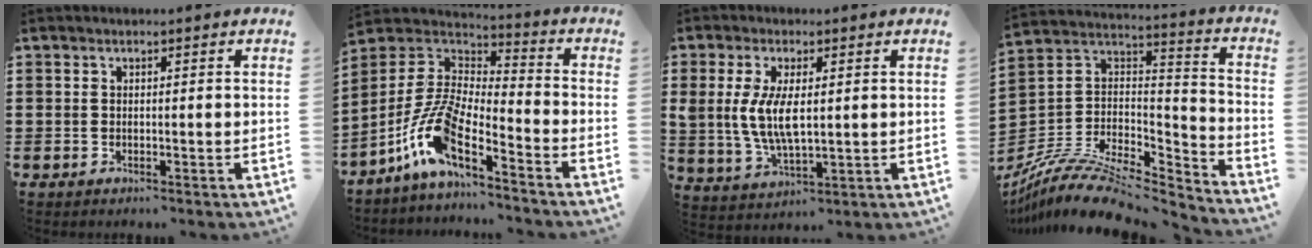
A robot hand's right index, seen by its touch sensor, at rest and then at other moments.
{"total": 10.5, "force": [-7.3, 2.6, 7.1], "torque": [-0.182, -0.017, -0.156]}
{"total": 7.4, "force": [0.7, 3.3, 6.6], "torque": [-0.149, 0.001, 0.007]}
{"total": 10.1, "force": [-8.1, 3.4, 5.0], "torque": [-0.103, 0.009, -0.160]}